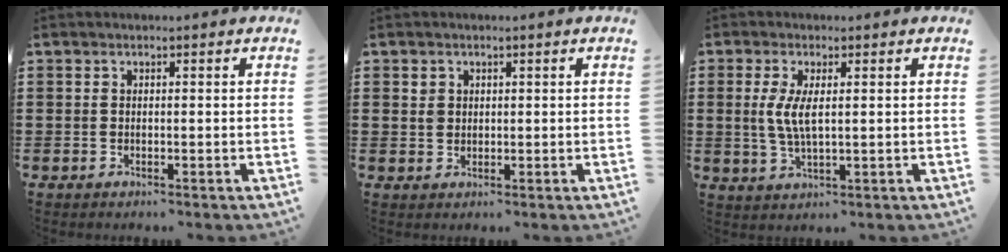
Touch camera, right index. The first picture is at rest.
{"total": 1.6, "force": [0.7, 1.4, 0.4], "torque": [-0.011, 0.007, 0.013]}
{"total": 4.7, "force": [0.8, 1.4, 4.4], "torque": [-0.095, 0.000, 0.010]}